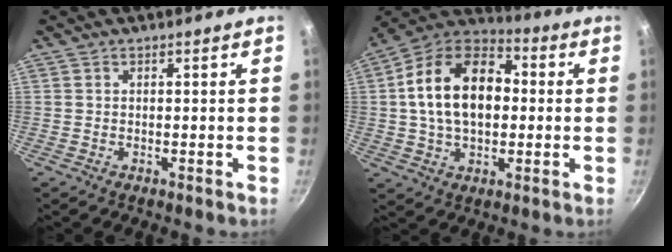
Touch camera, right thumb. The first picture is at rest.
{"total": 18.9, "force": [1.4, 12.5, 14.2], "torque": [-0.214, 0.032, 0.008]}